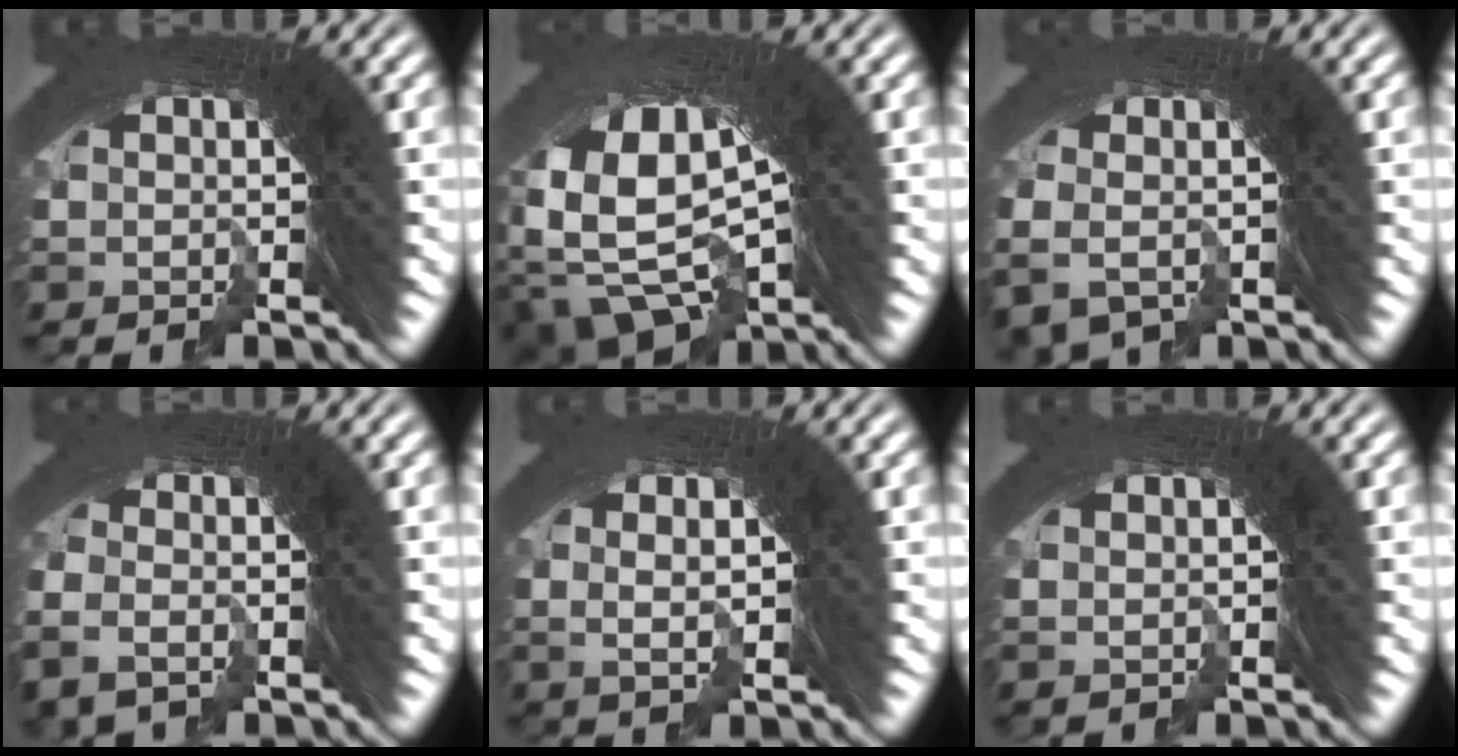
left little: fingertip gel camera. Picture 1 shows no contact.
{"total": 15.6, "force": [-4.0, 12.1, 9.1], "torque": [-0.223, -0.067, -0.050]}
{"total": 4.2, "force": [0.2, 3.6, 2.1], "torque": [-0.044, 0.009, -0.002]}
{"total": 2.4, "force": [-1.7, 1.7, 0.5], "torque": [-0.016, -0.009, -0.028]}
{"total": 5.1, "force": [0.3, 4.0, 3.1], "torque": [-0.060, 0.007, -0.005]}
{"total": 1.1, "force": [0.5, 0.6, 0.8], "torque": [-0.016, 0.006, 0.007]}